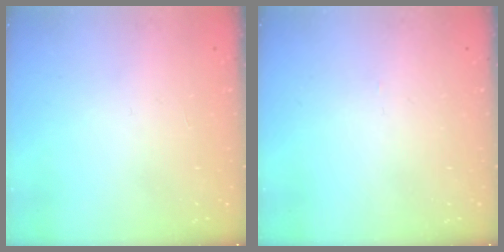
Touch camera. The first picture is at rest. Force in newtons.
{"total": 0.0}